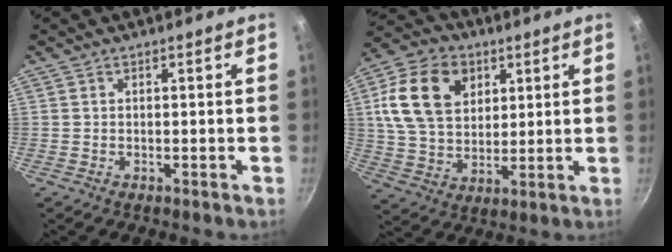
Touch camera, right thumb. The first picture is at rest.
{"total": 16.5, "force": [5.3, 11.9, 10.1], "torque": [-0.168, -0.004, 0.092]}